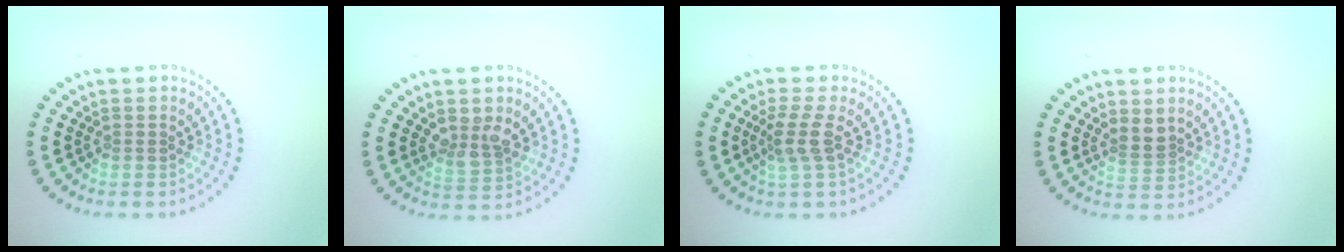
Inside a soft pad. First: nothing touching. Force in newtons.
{"total": 2.7, "press": 2.3, "slide": 1.4}
{"total": 2.4, "press": 1.8, "slide": 1.6}
{"total": 1.5, "press": 1.1, "slide": 1.0}